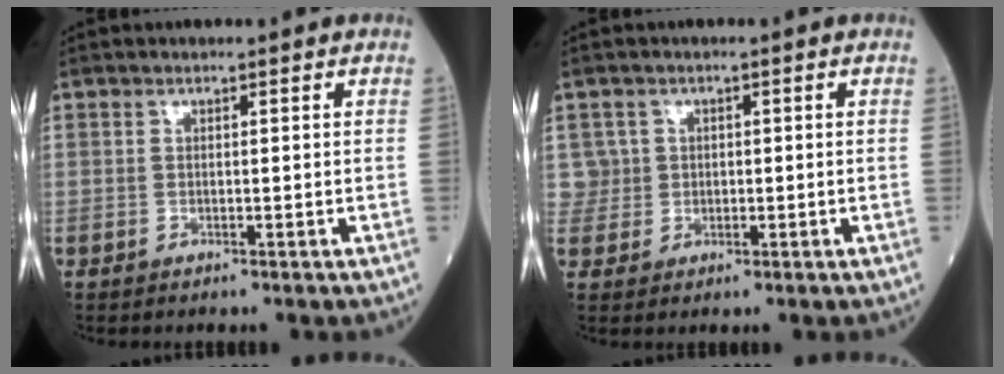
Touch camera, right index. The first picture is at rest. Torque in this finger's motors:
{"motor_torque": [-0.10, 0.00, -0.03, -0.03]}